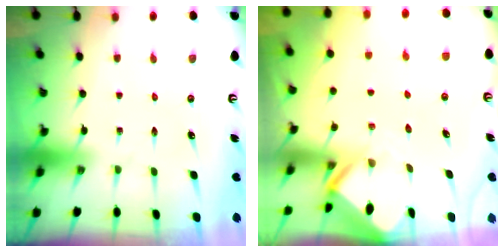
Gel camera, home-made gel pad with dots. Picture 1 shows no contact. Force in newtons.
{"total": 2.7, "press": 2.7, "slide": 0.2}